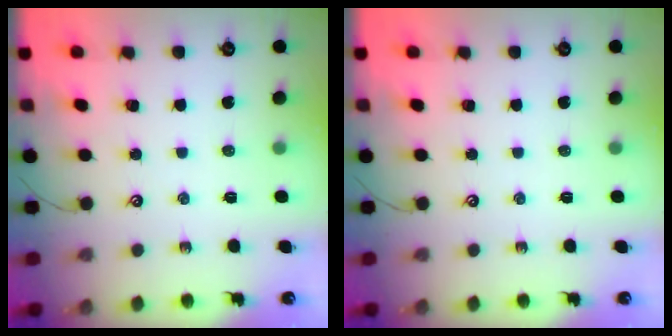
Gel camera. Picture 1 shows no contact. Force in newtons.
{"total": 0.0}